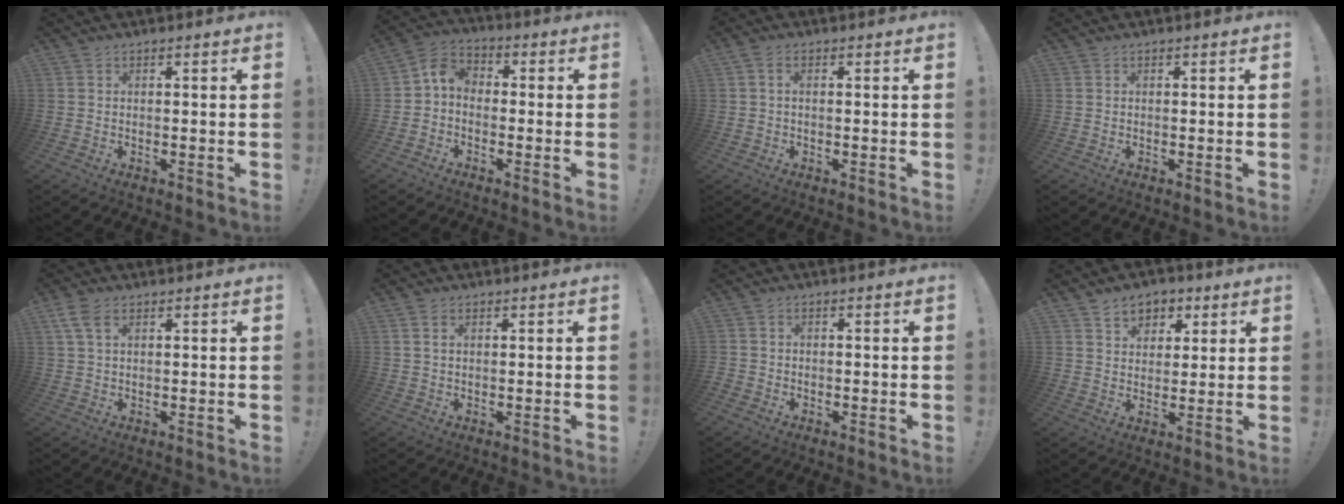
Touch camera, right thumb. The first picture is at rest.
{"total": 6.3, "force": [-1.6, 4.9, 3.7], "torque": [-0.071, 0.018, -0.028]}
{"total": 1.4, "force": [0.0, 0.7, 1.3], "torque": [-0.029, 0.006, 0.001]}
{"total": 0.0}
{"total": 5.1, "force": [2.1, 2.8, 3.7], "torque": [-0.066, 0.000, 0.041]}
{"total": 2.0, "force": [0.8, 1.3, 1.2], "torque": [-0.022, 0.002, 0.015]}
{"total": 1.5, "force": [-0.9, 1.0, 0.4], "torque": [-0.004, 0.005, -0.017]}
{"total": 7.0, "force": [3.9, 5.5, 1.9], "torque": [-0.019, -0.024, 0.074]}